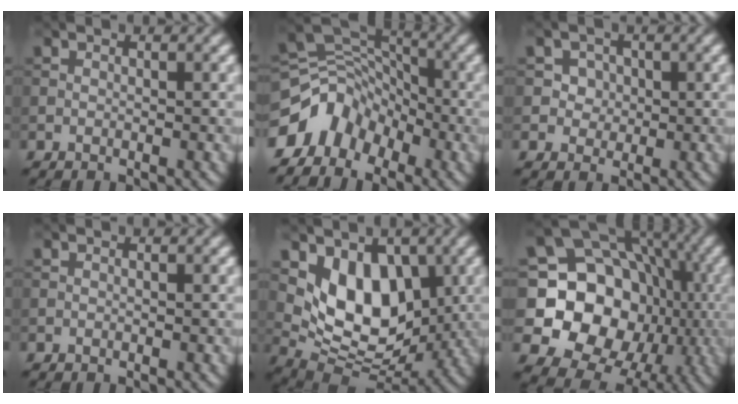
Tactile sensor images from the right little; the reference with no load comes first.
{"total": 5.6, "force": [-3.7, 3.8, 1.7], "torque": [-0.024, 0.004, -0.077]}
{"total": 3.4, "force": [1.2, 2.9, 1.4], "torque": [-0.036, -0.004, 0.021]}
{"total": 0.0}
{"total": 7.2, "force": [1.5, 4.7, 5.2], "torque": [-0.090, -0.022, 0.015]}
{"total": 14.2, "force": [-1.8, 11.9, 7.4], "torque": [-0.107, -0.012, -0.057]}